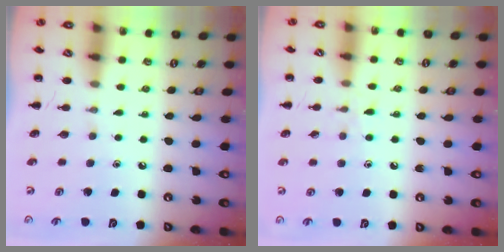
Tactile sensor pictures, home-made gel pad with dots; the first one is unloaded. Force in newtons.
{"total": 6.6, "press": 6.3, "slide": 1.9}